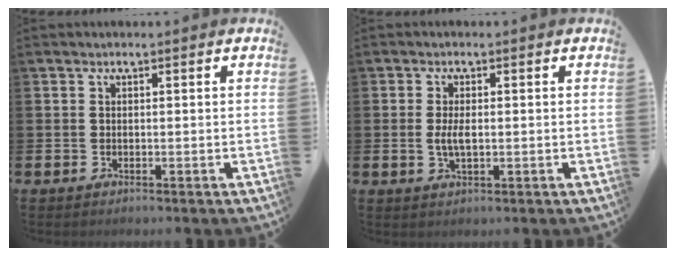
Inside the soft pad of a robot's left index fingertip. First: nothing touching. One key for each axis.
{"total": 2.8, "fx": 0.1, "fy": 1.2, "fz": 2.5, "tx": -0.054, "ty": -0.001, "tz": -0.003}